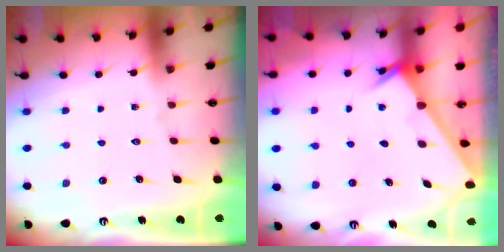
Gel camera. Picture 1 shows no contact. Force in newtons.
{"total": 2.6, "press": 2.6, "slide": 0.2}